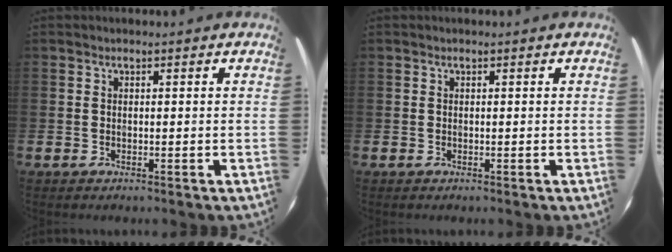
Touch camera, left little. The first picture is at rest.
{"total": 0.0}